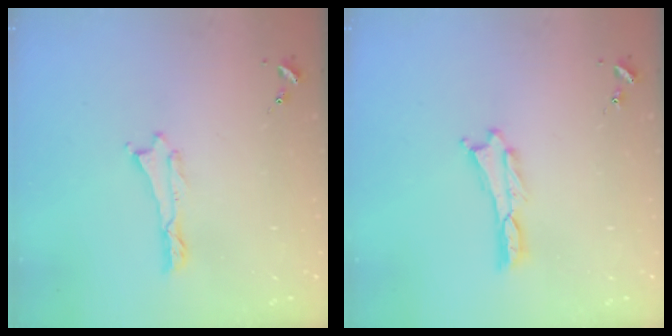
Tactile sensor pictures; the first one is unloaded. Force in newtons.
{"total": 0.0}